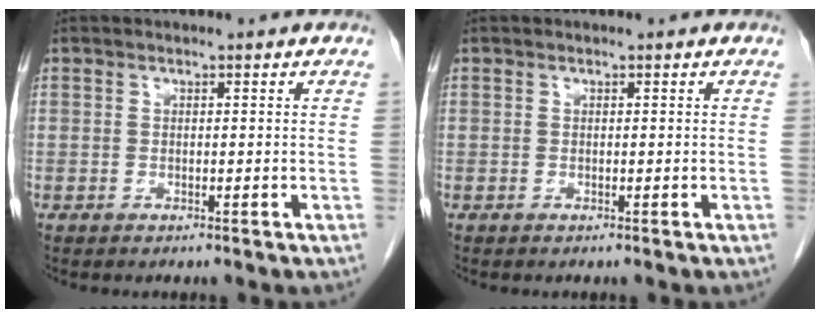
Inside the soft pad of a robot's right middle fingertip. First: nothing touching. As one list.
[{"total": 0.0}]